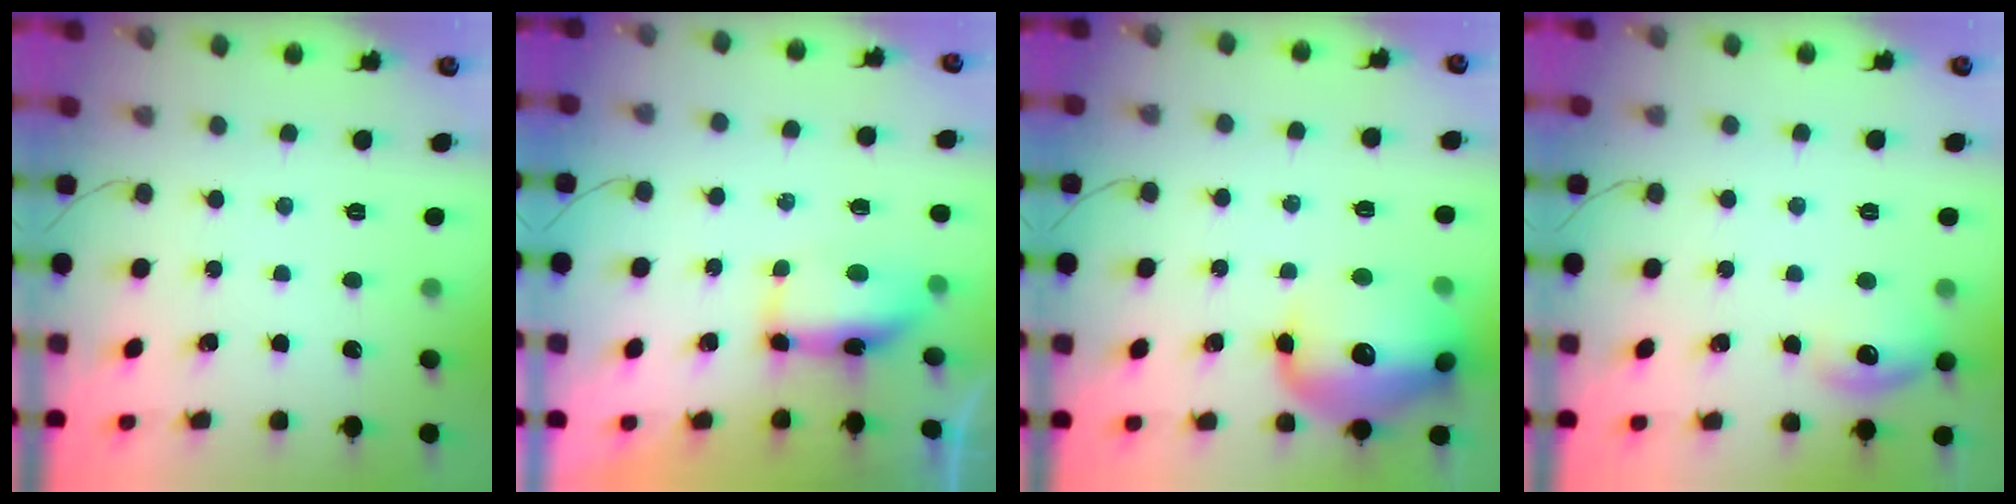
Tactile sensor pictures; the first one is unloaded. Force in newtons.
{"total": 7.3, "press": 7.3, "slide": 0.8}
{"total": 18.5, "press": 18.4, "slide": 2.3}
{"total": 10.1, "press": 10.0, "slide": 1.0}